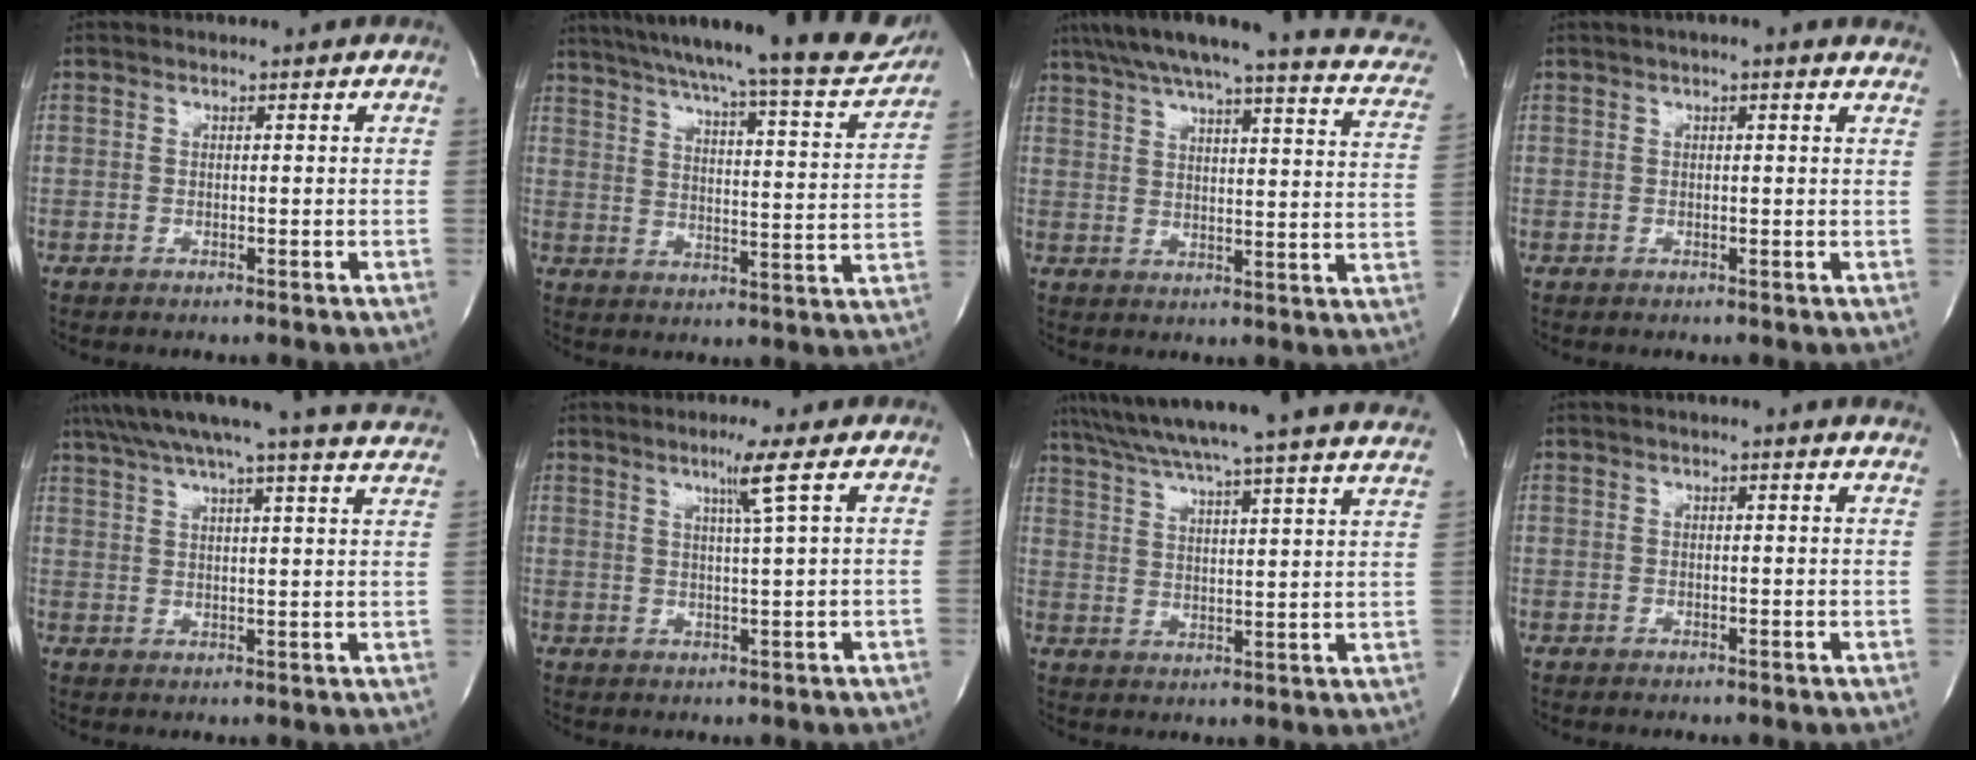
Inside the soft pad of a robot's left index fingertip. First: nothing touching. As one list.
[{"total": 22.8, "force": [20.5, 1.0, 9.9], "torque": [-0.155, -0.046, 0.266]}, {"total": 21.7, "force": [17.6, 3.0, 12.3], "torque": [-0.174, -0.001, 0.208]}, {"total": 4.8, "force": [3.6, 0.7, 3.1], "torque": [-0.041, 0.015, 0.032]}, {"total": 24.5, "force": [22.2, 0.3, 10.4], "torque": [-0.171, -0.028, 0.275]}, {"total": 4.0, "force": [1.9, -1.4, 3.2], "torque": [-0.061, -0.011, 0.039]}, {"total": 30.1, "force": [27.4, -0.8, 12.5], "torque": [-0.208, -0.048, 0.349]}, {"total": 3.1, "force": [2.6, -0.1, 1.6], "torque": [-0.021, 0.003, 0.017]}]